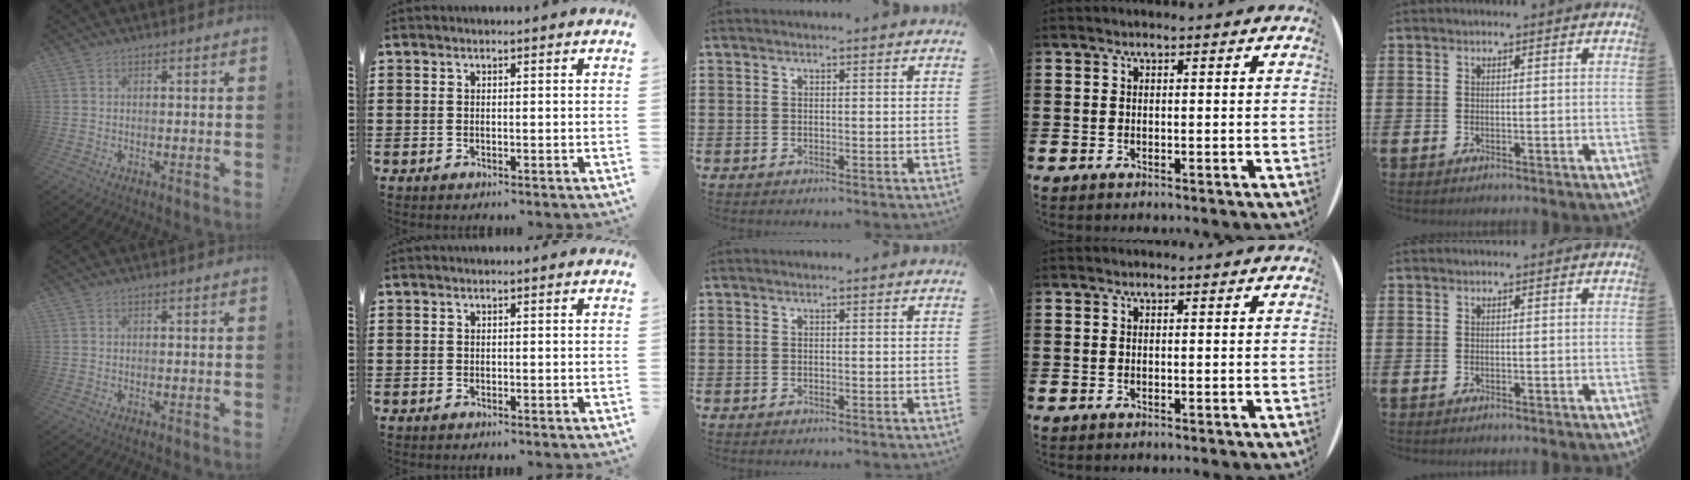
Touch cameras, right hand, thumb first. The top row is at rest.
{}